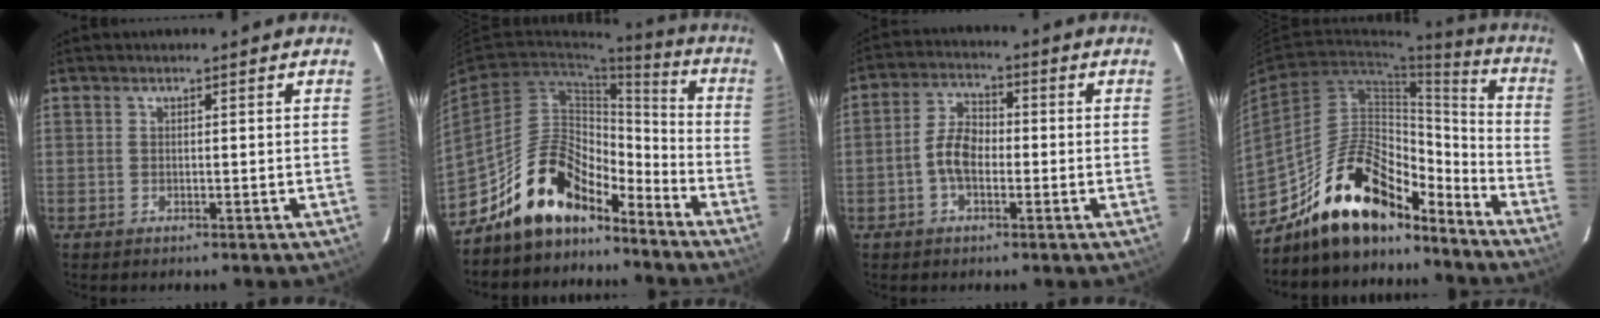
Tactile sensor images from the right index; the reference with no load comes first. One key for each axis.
{"total": 14.8, "fx": -11.7, "fy": 6.7, "fz": 6.1, "tx": -0.120, "ty": 0.041, "tz": -0.191}
{"total": 6.0, "fx": -1.5, "fy": 3.5, "fz": 4.7, "tx": -0.097, "ty": 0.016, "tz": -0.029}
{"total": 19.5, "fx": -15.4, "fy": 8.0, "fz": 8.9, "tx": -0.156, "ty": 0.043, "tz": -0.242}